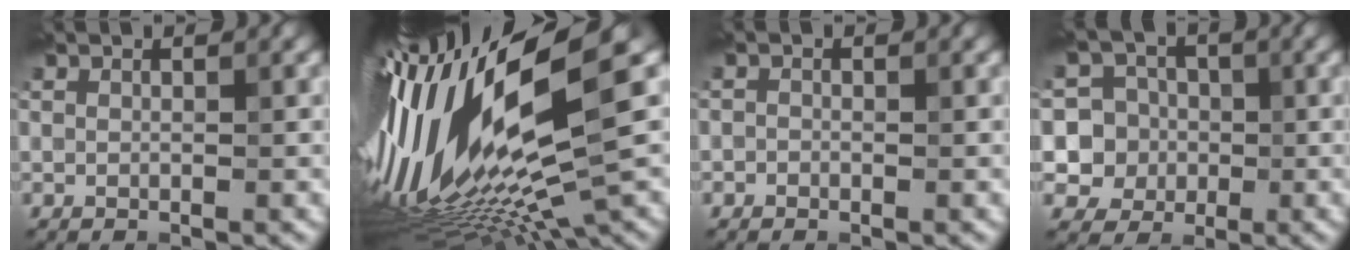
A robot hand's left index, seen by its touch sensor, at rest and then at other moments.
{"total": 19.5, "force": [-0.6, 4.1, 19.0], "torque": [-0.355, -0.024, -0.005]}
{"total": 0.7, "force": [-0.5, 0.4, 0.0], "torque": [0.007, 0.001, -0.018]}
{"total": 6.0, "force": [0.0, 5.8, 1.7], "torque": [-0.024, 0.021, -0.024]}